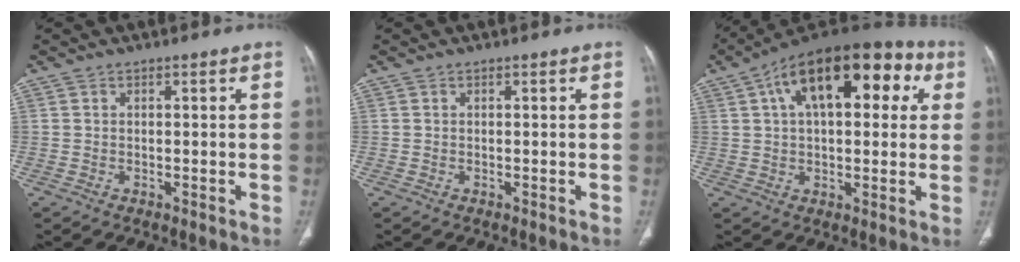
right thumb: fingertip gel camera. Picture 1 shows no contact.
{"total": 0.0}
{"total": 22.0, "force": [7.6, 11.1, 17.5], "torque": [-0.240, 0.039, 0.112]}